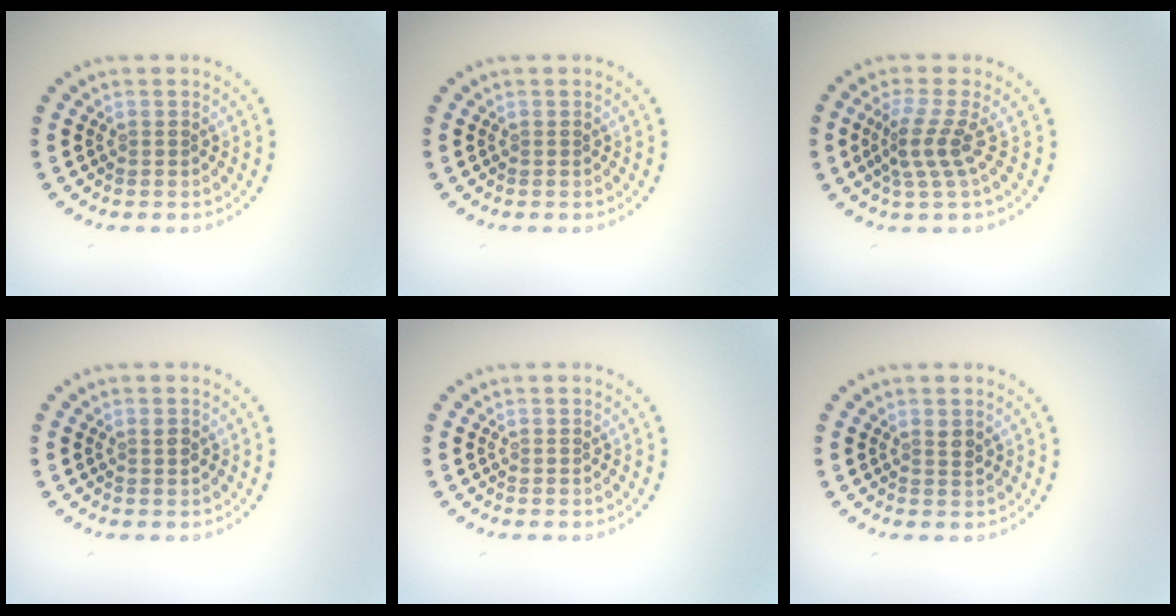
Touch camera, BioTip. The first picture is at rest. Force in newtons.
{"total": 0.0}
{"total": 2.7, "press": 1.9, "slide": 2.0}
{"total": 0.8, "press": 0.8, "slide": 0.3}
{"total": 0.0}
{"total": 1.0, "press": 0.8, "slide": 0.5}